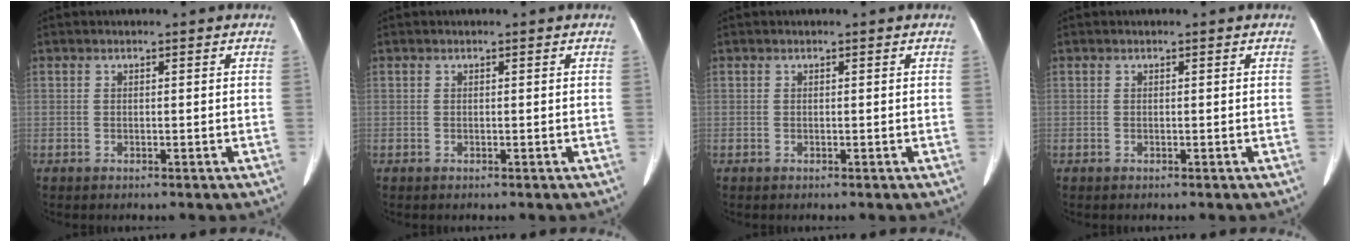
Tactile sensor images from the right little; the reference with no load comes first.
{"total": 0.0}
{"total": 0.0}
{"total": 0.0}